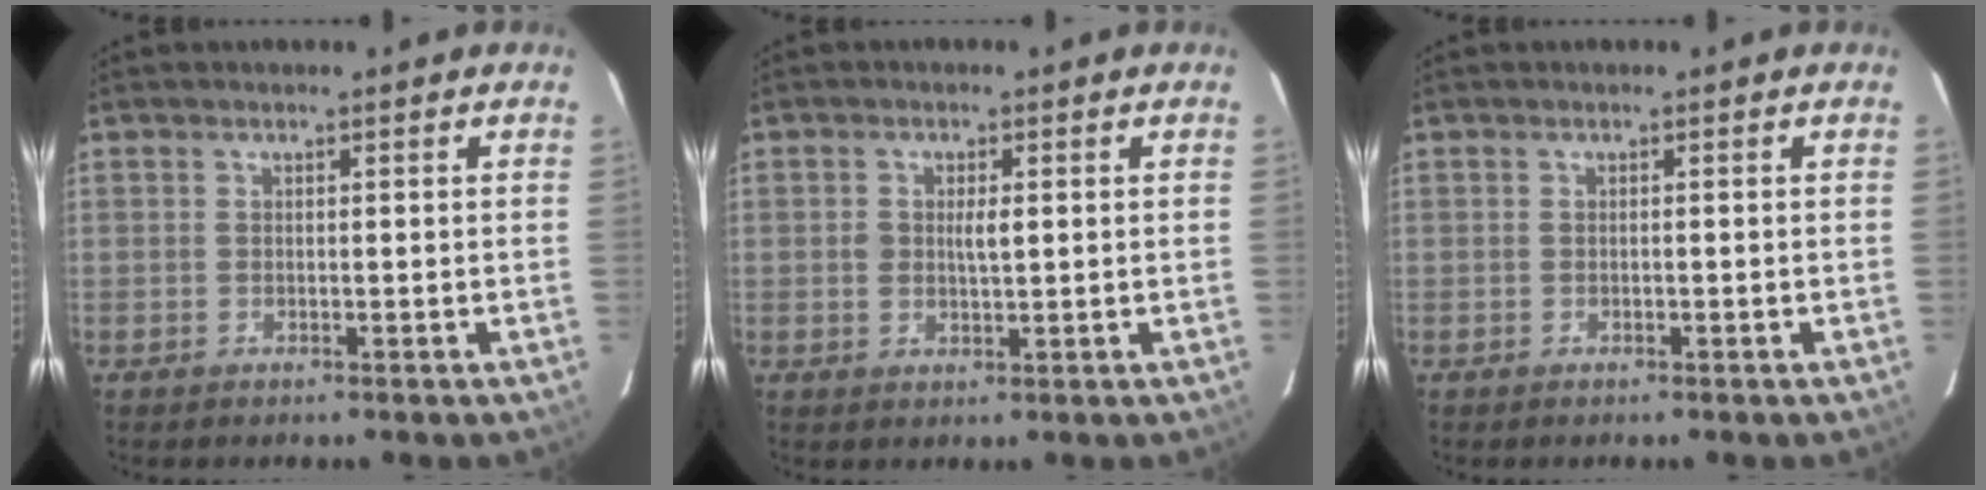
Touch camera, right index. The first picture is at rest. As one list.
[{"total": 2.9, "force": [0.5, 1.2, 2.6], "torque": [-0.047, -0.001, 0.009]}, {"total": 0.0}]